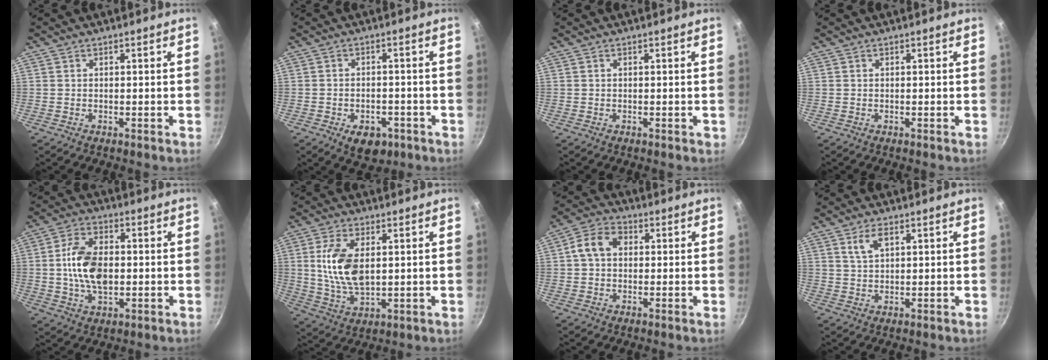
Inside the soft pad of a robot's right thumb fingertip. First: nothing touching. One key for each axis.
{"total": 6.6, "fx": -3.2, "fy": 4.2, "fz": 4.0, "tx": -0.045, "ty": 0.014, "tz": -0.039}
{"total": 0.0}
{"total": 0.0}
{"total": 11.7, "fx": 0.0, "fy": 6.8, "fz": 9.5, "tx": -0.172, "ty": 0.007, "tz": 0.001}
{"total": 11.6, "fx": 1.8, "fy": 6.2, "fz": 9.7, "tx": -0.190, "ty": -0.011, "tz": 0.041}
{"total": 7.2, "fx": 0.9, "fy": 5.4, "fz": 4.7, "tx": -0.080, "ty": 0.021, "tz": 0.010}
{"total": 3.3, "fx": 1.7, "fy": 1.5, "fz": 2.4, "tx": -0.045, "ty": -0.002, "tz": 0.037}